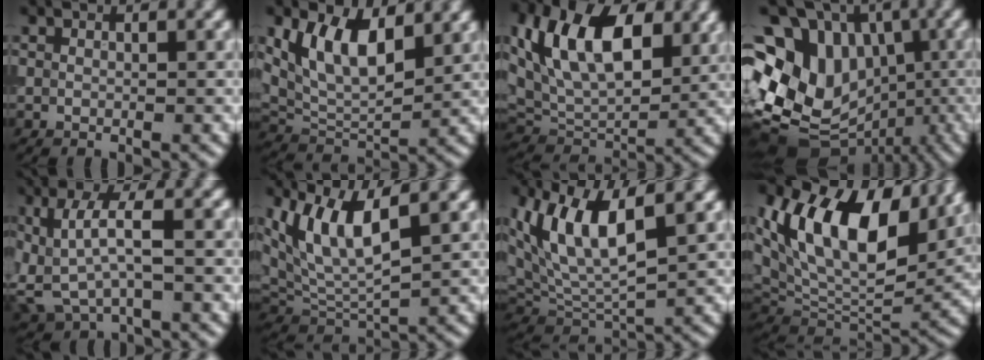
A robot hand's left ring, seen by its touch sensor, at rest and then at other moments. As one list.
[{"total": 7.1, "force": [3.1, 3.6, 5.2], "torque": [-0.099, -0.007, 0.059]}, {"total": 11.3, "force": [4.0, 6.7, 8.2], "torque": [-0.153, 0.004, 0.069]}, {"total": 17.4, "force": [-2.6, 14.5, 9.2], "torque": [-0.180, 0.025, -0.044]}, {"total": 5.3, "force": [0.2, 2.4, 4.7], "torque": [-0.103, -0.007, 0.005]}, {"total": 7.4, "force": [3.6, 2.4, 6.0], "torque": [-0.130, -0.008, 0.069]}, {"total": 9.7, "force": [4.1, 3.4, 8.0], "torque": [-0.170, 0.003, 0.077]}, {"total": 14.8, "force": [6.1, 7.7, 11.0], "torque": [-0.203, 0.017, 0.106]}]